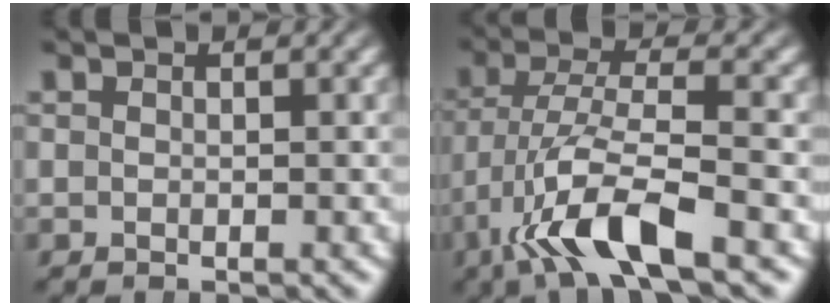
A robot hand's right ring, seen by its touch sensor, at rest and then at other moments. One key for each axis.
{"total": 6.6, "fx": -1.6, "fy": 3.0, "fz": 5.7, "tx": -0.123, "ty": -0.027, "tz": -0.013}